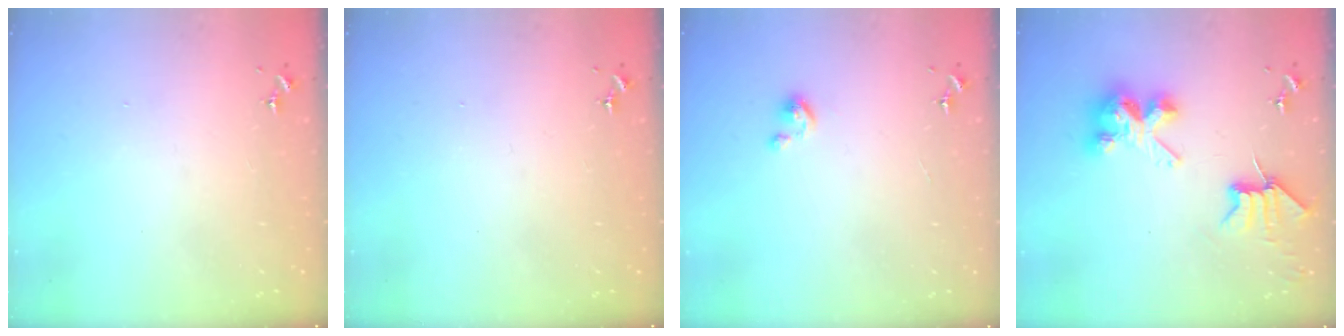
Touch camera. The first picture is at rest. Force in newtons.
{"total": 0.0}
{"total": 2.4, "press": 2.4, "slide": 0.2}
{"total": 7.8, "press": 7.8, "slide": 0.6}